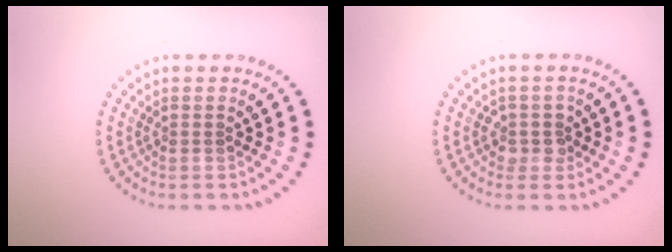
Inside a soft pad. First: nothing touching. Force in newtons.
{"total": 1.6, "press": 1.5, "slide": 0.7}